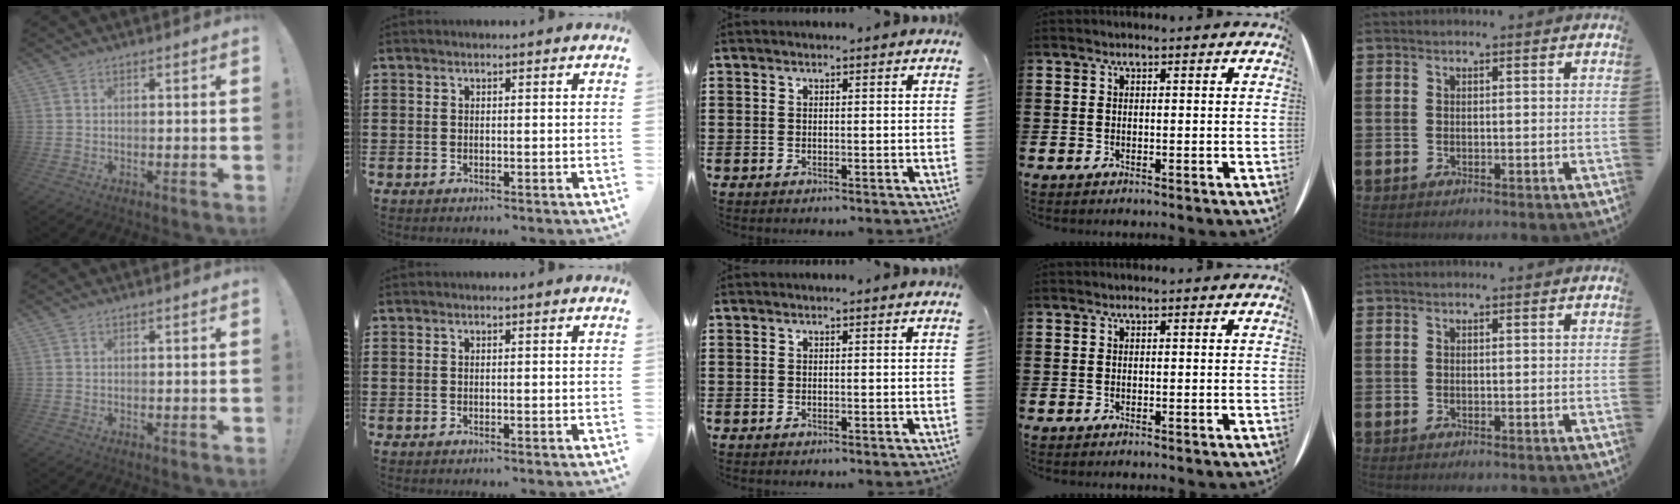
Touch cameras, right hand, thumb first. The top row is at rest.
{}